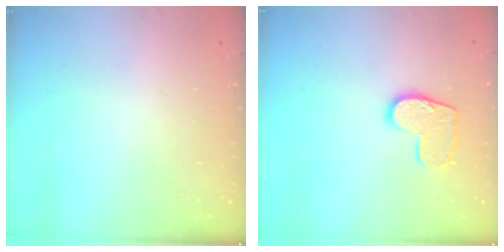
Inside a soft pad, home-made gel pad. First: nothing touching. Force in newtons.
{"total": 10.2, "press": 10.2, "slide": 0.2}